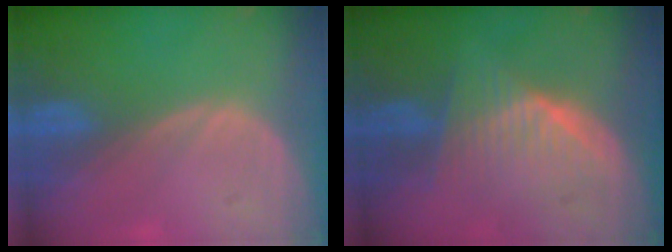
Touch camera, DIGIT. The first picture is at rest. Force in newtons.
{"total": 6.7, "press": 6.3, "slide": 2.2}